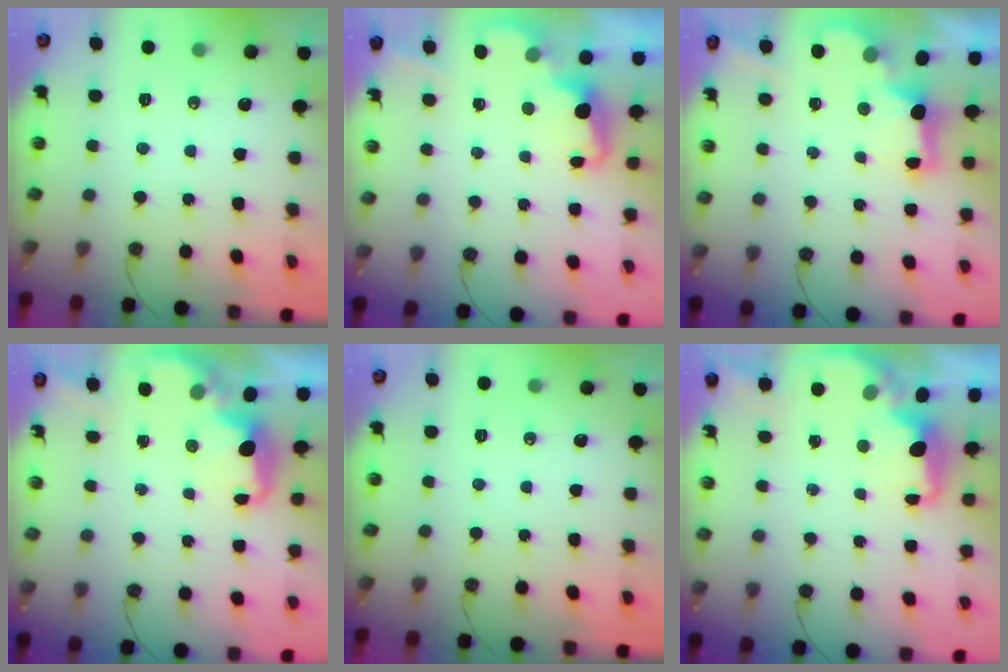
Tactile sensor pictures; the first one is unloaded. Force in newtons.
{"total": 2.4, "press": 2.3, "slide": 0.5}
{"total": 2.4, "press": 2.3, "slide": 0.7}
{"total": 2.6, "press": 2.6, "slide": 0.4}
{"total": 0.0}
{"total": 2.1, "press": 2.0, "slide": 0.7}